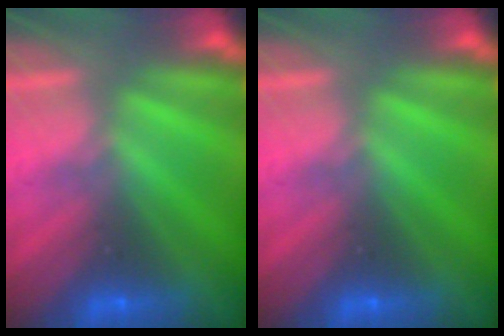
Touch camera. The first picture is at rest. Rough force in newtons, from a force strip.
{"total": 0.0}